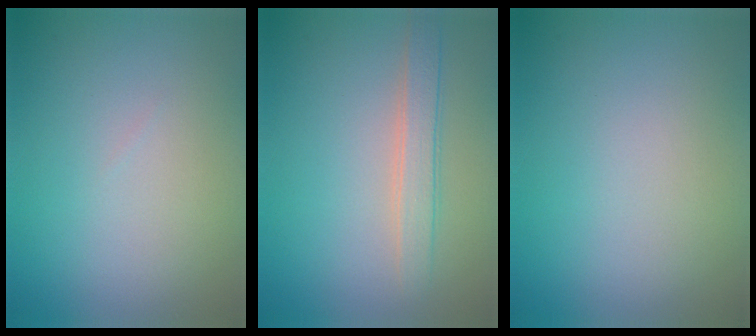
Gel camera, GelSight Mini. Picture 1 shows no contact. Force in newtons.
{"total": 2.4, "press": 2.4, "slide": 0.1}
{"total": 0.0}